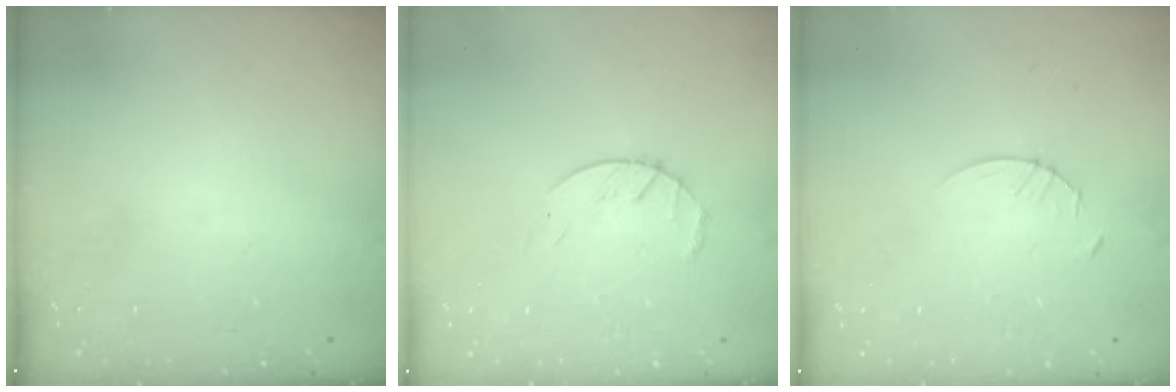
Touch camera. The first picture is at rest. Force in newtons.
{"total": 4.3, "press": 4.2, "slide": 0.6}
{"total": 2.9, "press": 2.9, "slide": 0.4}